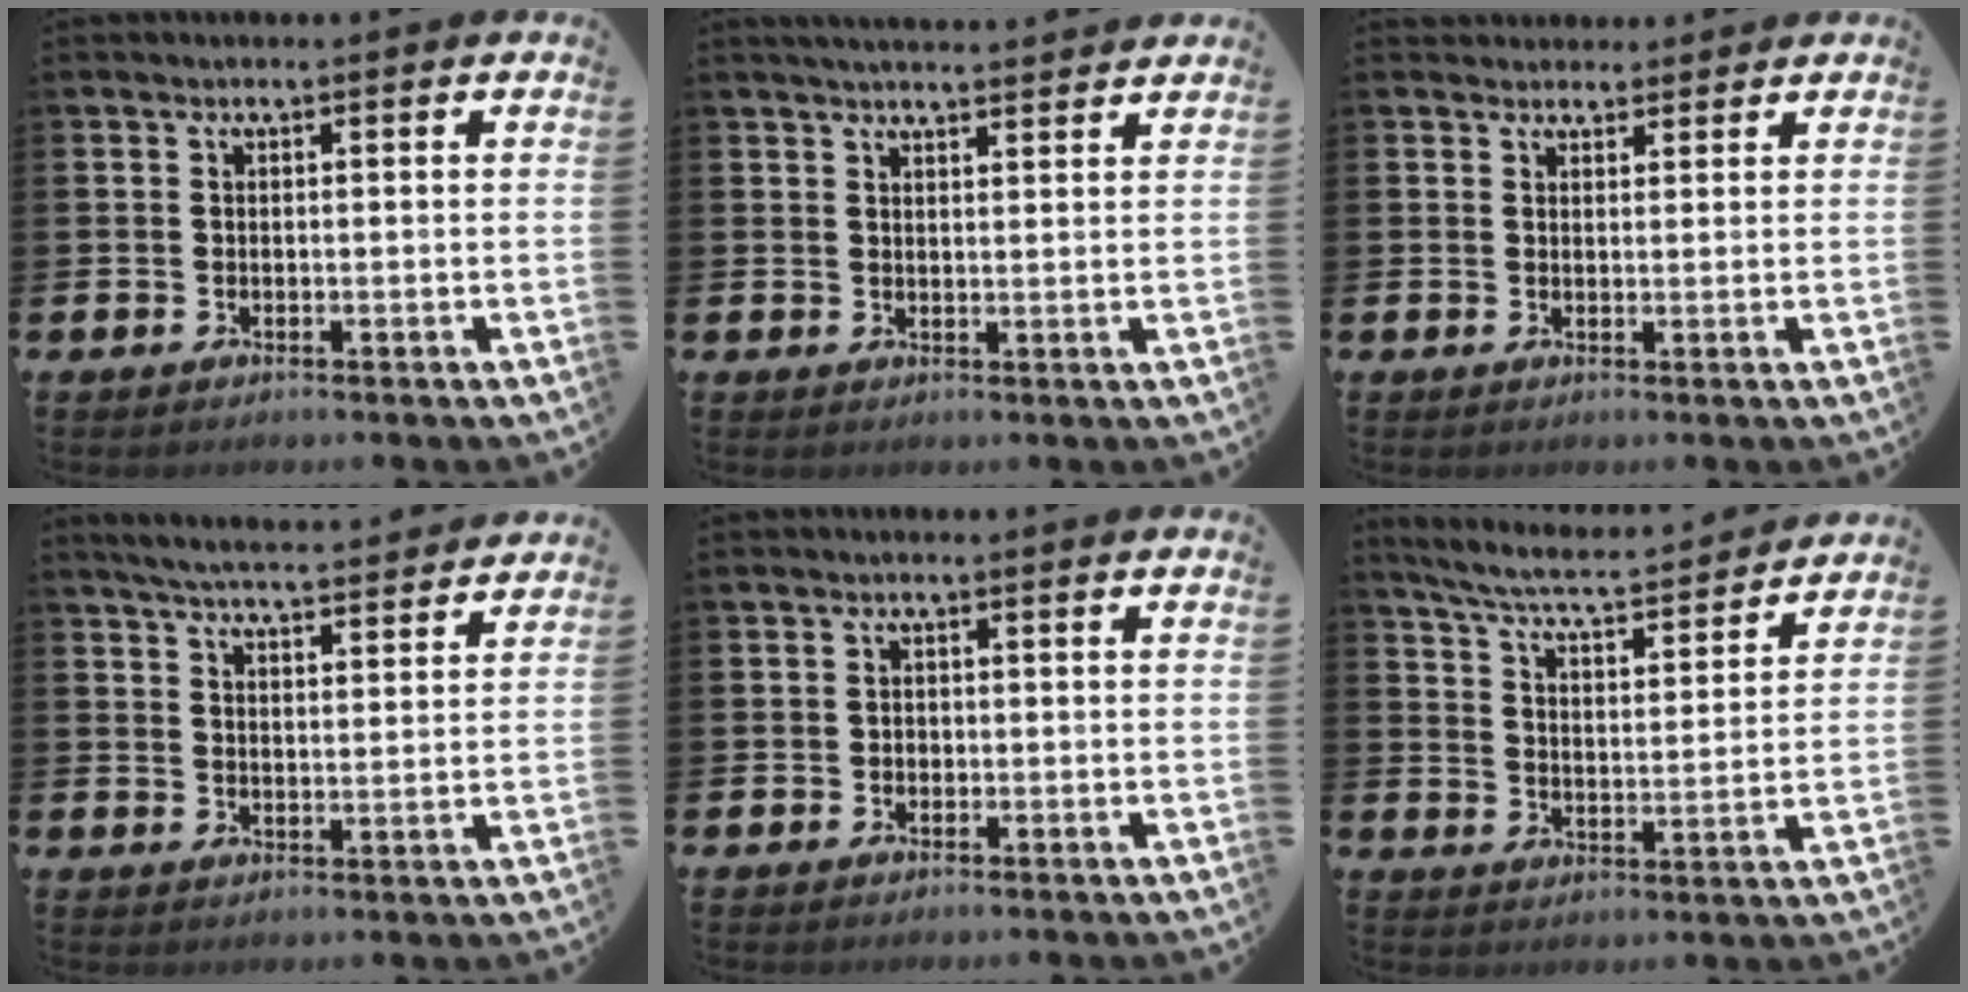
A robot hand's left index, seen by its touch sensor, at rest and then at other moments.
{"total": 3.1, "force": [3.1, -0.1, 0.3], "torque": [-0.008, -0.015, 0.055]}
{"total": 2.4, "force": [2.3, 0.9, -0.2], "torque": [0.013, -0.009, 0.040]}
{"total": 5.5, "force": [5.4, 0.1, 1.0], "torque": [-0.031, -0.035, 0.094]}
{"total": 0.8, "force": [-0.2, 0.7, 0.2], "torque": [0.000, 0.004, -0.006]}
{"total": 6.2, "force": [5.9, 0.6, 1.9], "torque": [-0.065, -0.046, 0.098]}